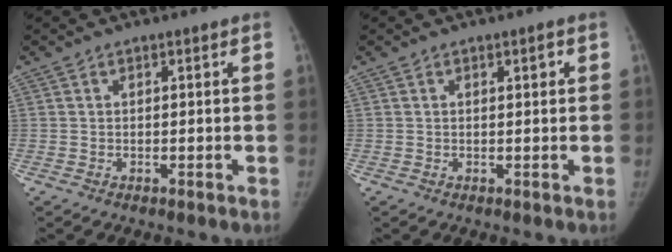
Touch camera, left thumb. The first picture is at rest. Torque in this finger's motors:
{"motor_torque": [-0.40, 0.16, -0.10, 0.02, 0.02]}